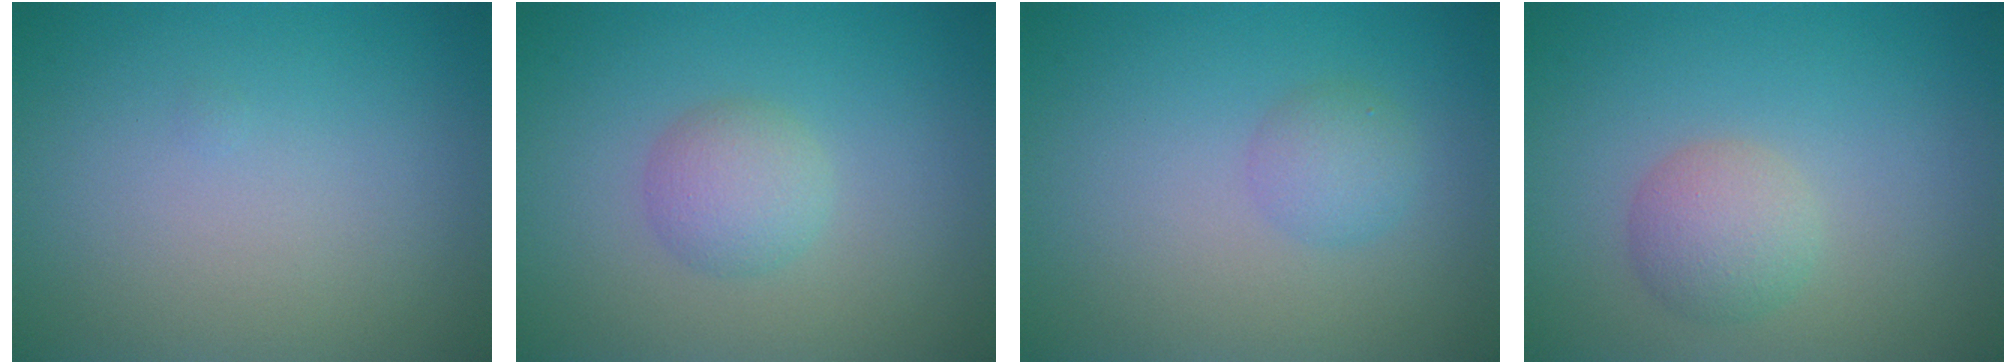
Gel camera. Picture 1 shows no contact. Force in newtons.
{"total": 2.4, "press": 2.4, "slide": 0.1}
{"total": 1.8, "press": 1.8, "slide": 0.0}
{"total": 2.7, "press": 2.7, "slide": 0.2}